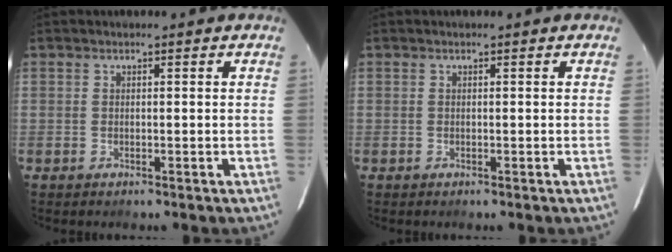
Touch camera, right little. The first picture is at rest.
{"total": 0.0}